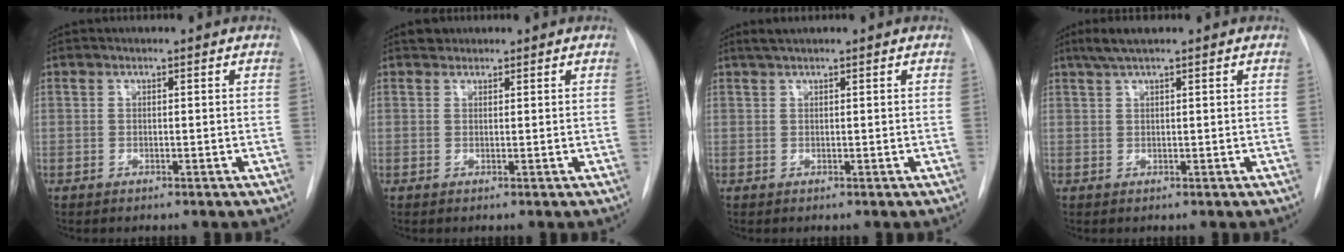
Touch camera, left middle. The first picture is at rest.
{"total": 1.2, "force": [0.9, 0.7, 0.0], "torque": [0.003, 0.004, 0.012]}
{"total": 1.5, "force": [1.2, 0.0, 0.9], "torque": [-0.019, 0.012, 0.025]}
{"total": 3.2, "force": [2.3, 0.1, 2.2], "torque": [-0.049, 0.013, 0.045]}